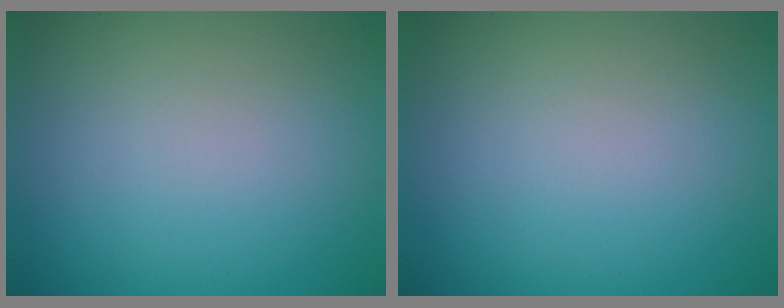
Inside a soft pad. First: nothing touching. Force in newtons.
{"total": 0.0}